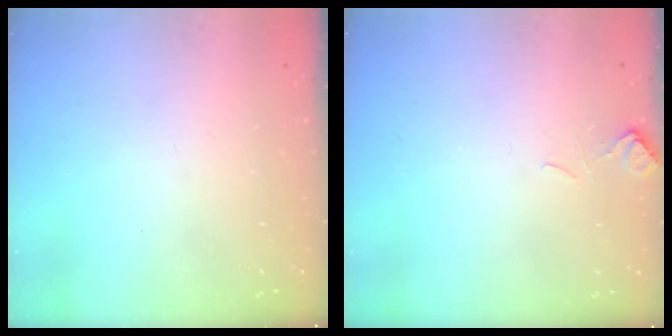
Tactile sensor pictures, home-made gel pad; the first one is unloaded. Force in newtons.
{"total": 4.1, "press": 4.1, "slide": 0.5}